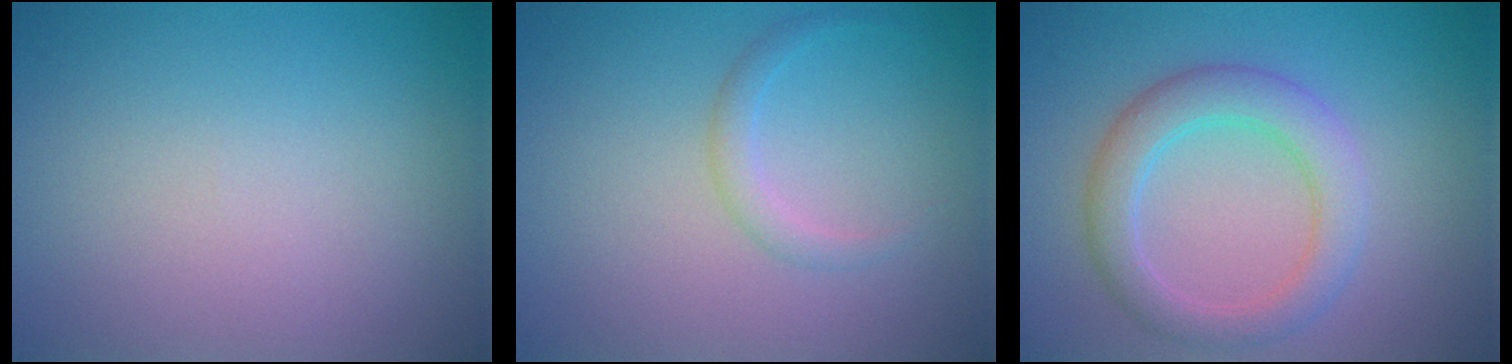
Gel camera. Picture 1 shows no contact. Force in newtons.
{"total": 1.4, "press": 1.3, "slide": 0.1}
{"total": 4.2, "press": 4.2, "slide": 0.3}